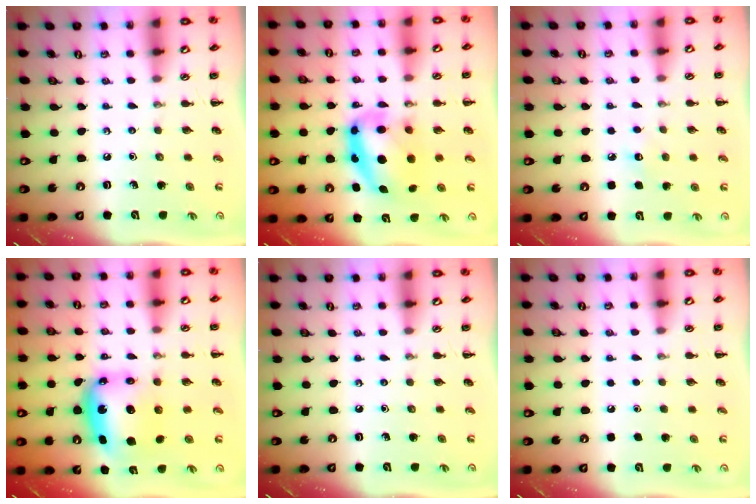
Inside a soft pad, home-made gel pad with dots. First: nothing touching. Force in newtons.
{"total": 11.0, "press": 10.8, "slide": 2.4}
{"total": 5.4, "press": 5.2, "slide": 1.3}
{"total": 7.1, "press": 6.8, "slide": 2.1}
{"total": 0.0}
{"total": 1.6, "press": 1.6, "slide": 0.1}